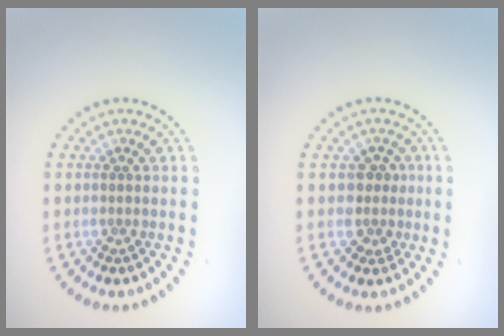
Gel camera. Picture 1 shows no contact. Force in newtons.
{"total": 2.1, "press": 1.7, "slide": 1.2}